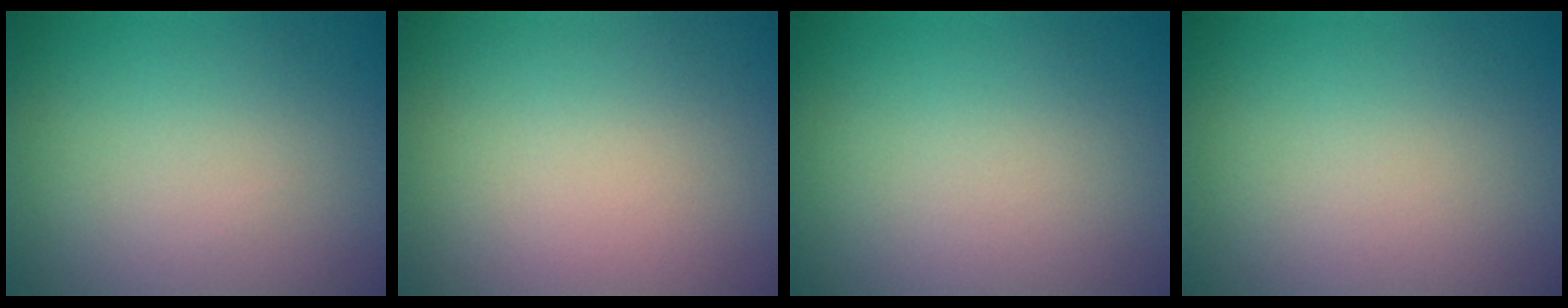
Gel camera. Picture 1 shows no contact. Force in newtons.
{"total": 0.0}
{"total": 0.0}
{"total": 0.0}